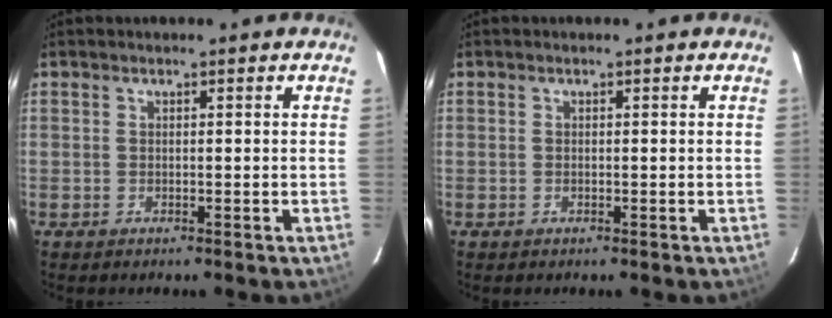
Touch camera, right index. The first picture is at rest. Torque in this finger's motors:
{"motor_torque": [0.02, 0.08, -0.12, 0.00]}